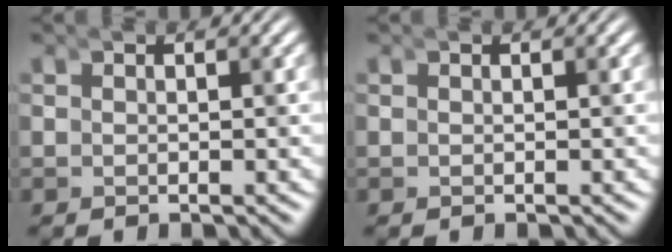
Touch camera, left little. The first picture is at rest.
{"total": 0.0}